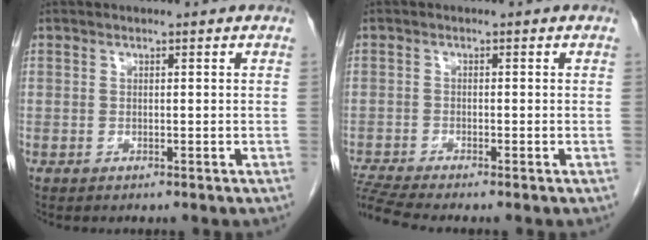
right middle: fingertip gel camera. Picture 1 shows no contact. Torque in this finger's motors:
{"motor_torque": [0.02, -0.01, 0.02, 0.01]}